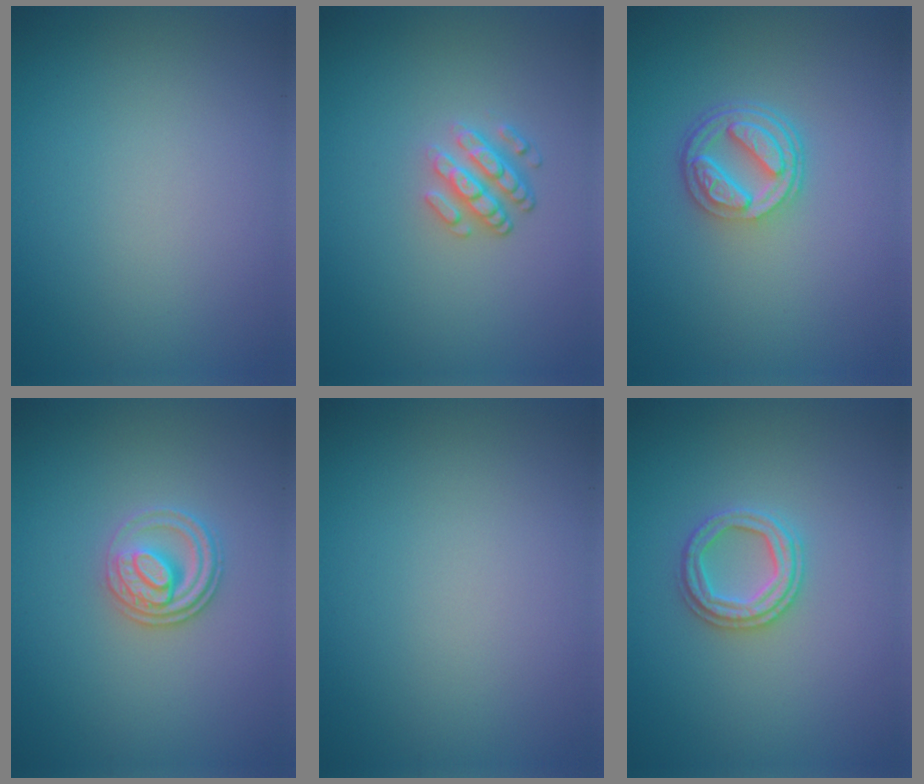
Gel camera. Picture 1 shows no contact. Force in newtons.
{"total": 2.8, "press": 2.3, "slide": 1.5}
{"total": 4.3, "press": 3.3, "slide": 2.8}
{"total": 2.8, "press": 2.6, "slide": 1.0}
{"total": 0.0}
{"total": 2.4, "press": 2.4, "slide": 0.4}